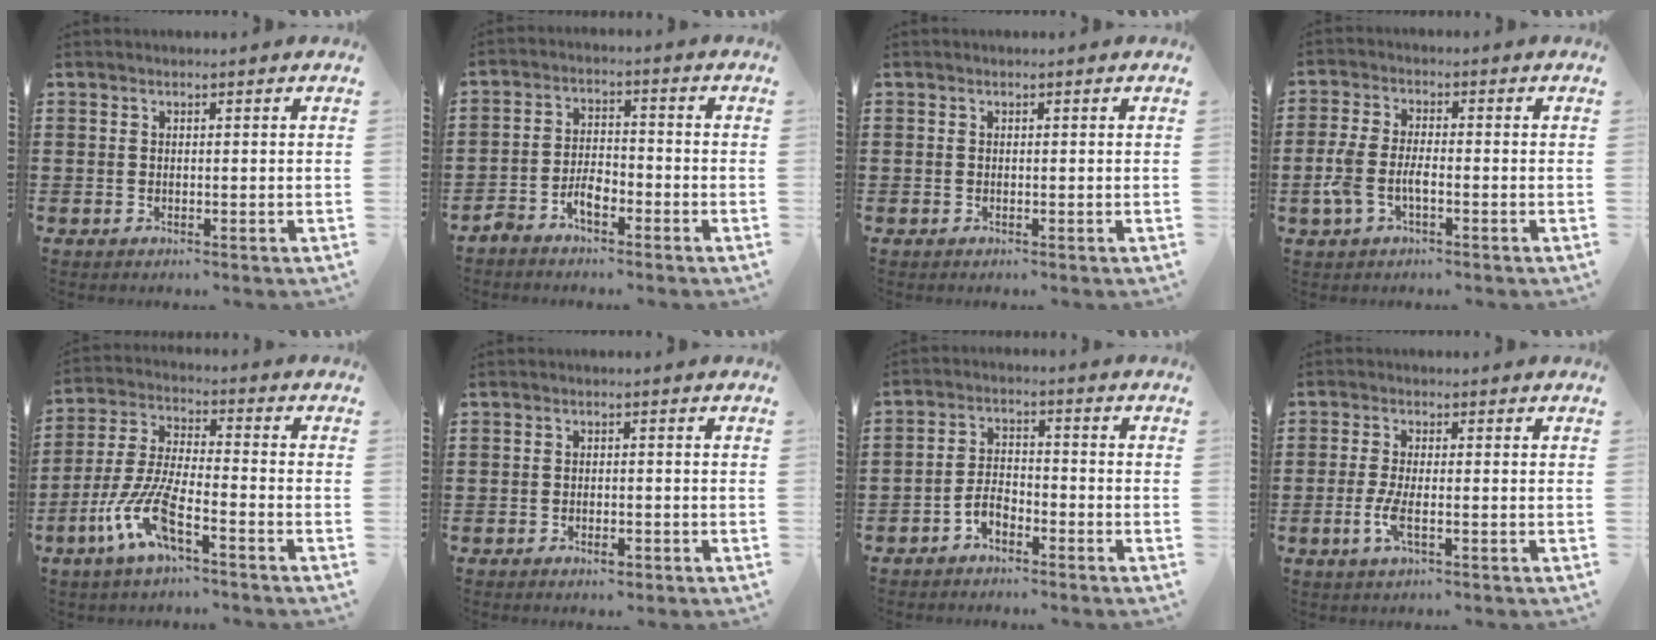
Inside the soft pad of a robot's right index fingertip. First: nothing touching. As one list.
[{"total": 4.1, "force": [-3.0, 1.5, 2.4], "torque": [-0.056, 0.005, -0.062]}, {"total": 0.0}, {"total": 4.5, "force": [-1.6, 2.1, 3.7], "torque": [-0.092, -0.002, -0.037]}, {"total": 9.5, "force": [-5.4, 1.9, 7.6], "torque": [-0.191, -0.017, -0.110]}, {"total": 1.7, "force": [-1.2, 0.8, 1.0], "torque": [-0.021, -0.001, -0.023]}, {"total": 3.5, "force": [-2.4, 1.8, 1.9], "torque": [-0.050, 0.003, -0.053]}, {"total": 3.7, "force": [-1.1, 0.8, 3.4], "torque": [-0.085, -0.010, -0.028]}]